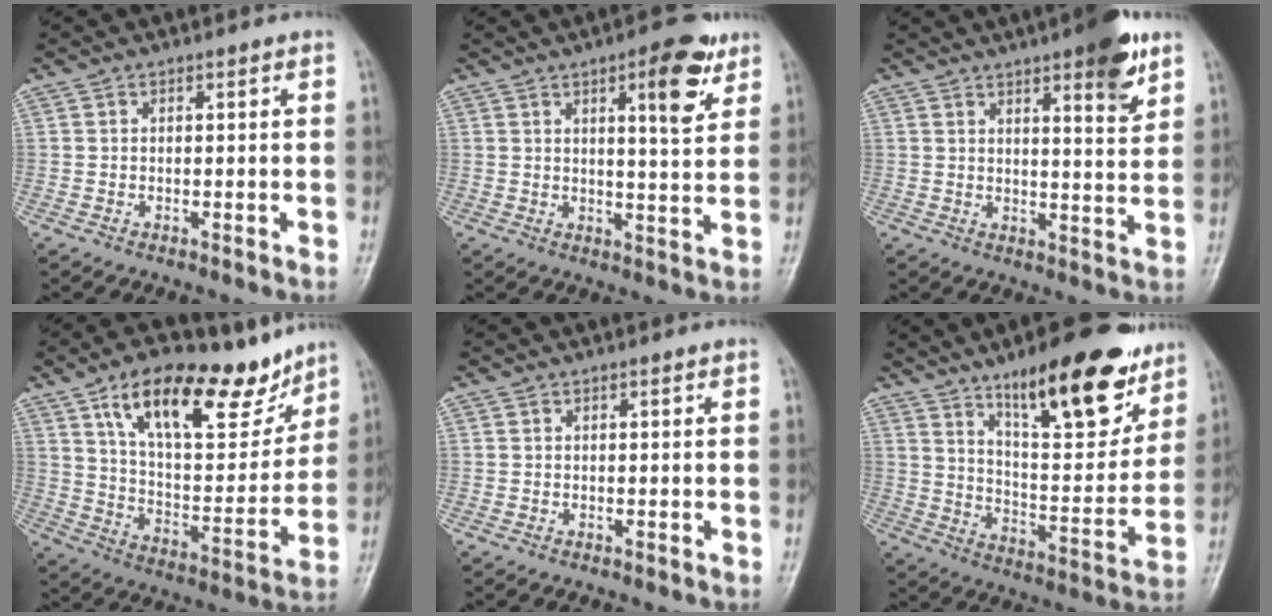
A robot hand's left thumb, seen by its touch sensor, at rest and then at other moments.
{"total": 9.2, "force": [4.7, 2.8, 7.4], "torque": [-0.086, -0.023, 0.060]}
{"total": 10.0, "force": [5.8, 2.4, 7.7], "torque": [-0.090, -0.030, 0.076]}
{"total": 23.2, "force": [14.6, 9.9, 15.1], "torque": [-0.189, -0.048, 0.243]}
{"total": 0.0}
{"total": 21.2, "force": [13.6, 6.9, 14.8], "torque": [-0.173, -0.071, 0.216]}